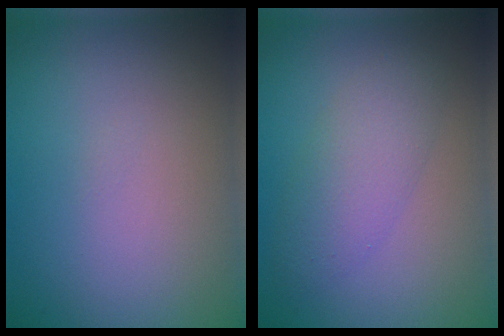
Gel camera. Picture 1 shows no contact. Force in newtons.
{"total": 2.3, "press": 2.3, "slide": 0.2}